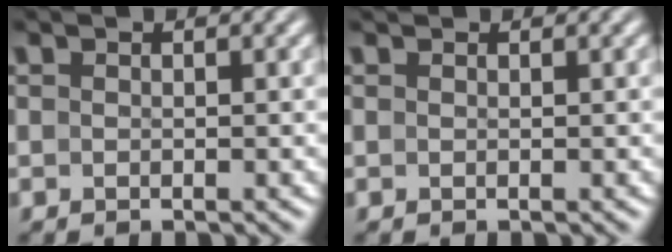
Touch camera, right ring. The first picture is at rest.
{"total": 0.6, "force": [0.4, -0.4, -0.1], "torque": [0.007, -0.003, 0.010]}